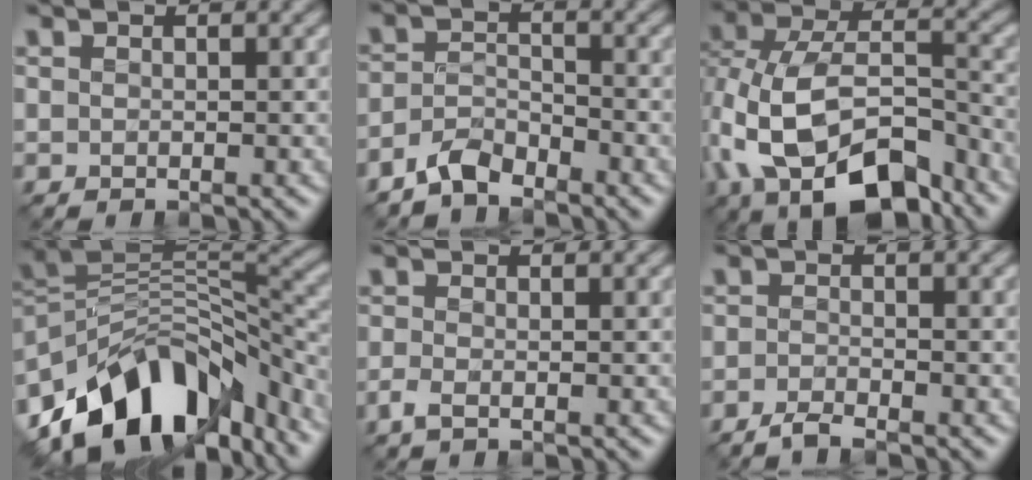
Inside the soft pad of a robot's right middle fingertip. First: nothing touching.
{"total": 3.0, "force": [-2.7, 0.9, 1.0], "torque": [-0.020, 0.010, -0.058]}
{"total": 12.0, "force": [-5.4, 6.7, 8.4], "torque": [-0.163, 0.000, -0.095]}
{"total": 12.7, "force": [-7.9, 6.9, 7.1], "torque": [-0.126, 0.018, -0.149]}
{"total": 1.1, "force": [-0.6, 0.4, 0.8], "torque": [-0.026, -0.002, -0.016]}
{"total": 1.4, "force": [-1.3, -0.1, 0.6], "torque": [-0.018, 0.000, -0.031]}